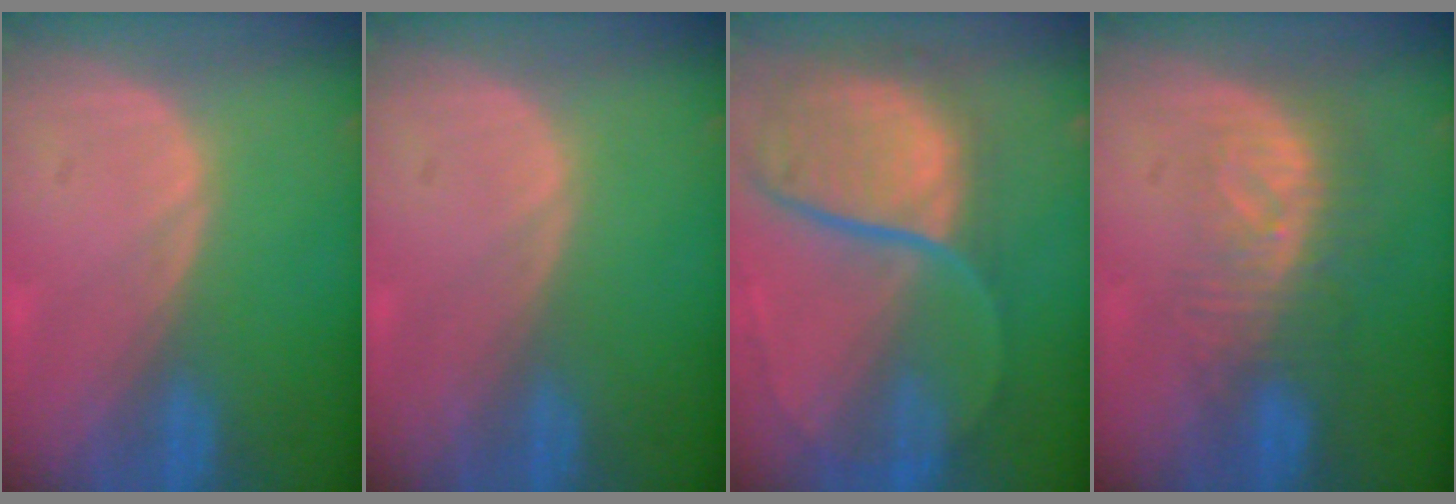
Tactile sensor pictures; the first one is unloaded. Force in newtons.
{"total": 0.0}
{"total": 11.7, "press": 9.7, "slide": 6.5}
{"total": 8.2, "press": 7.3, "slide": 3.8}